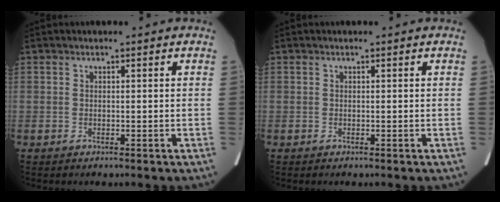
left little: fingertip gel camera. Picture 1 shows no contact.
{"total": 0.0}